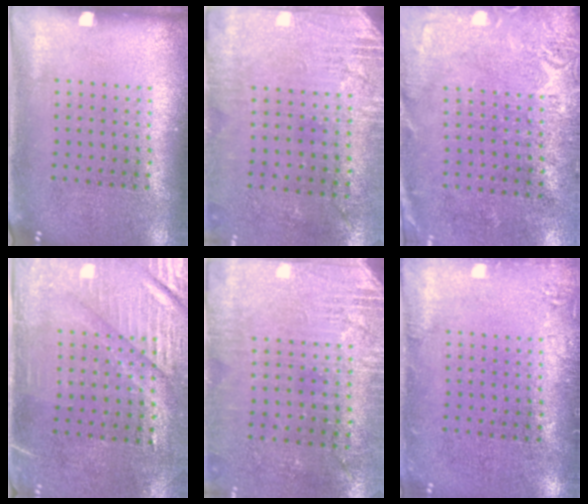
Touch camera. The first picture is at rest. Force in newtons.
{"total": 2.8, "press": 2.4, "slide": 1.5}
{"total": 2.8, "press": 2.3, "slide": 1.5}
{"total": 3.5, "press": 3.1, "slide": 1.6}
{"total": 2.8, "press": 2.6, "slide": 1.0}
{"total": 1.5, "press": 1.4, "slide": 0.3}